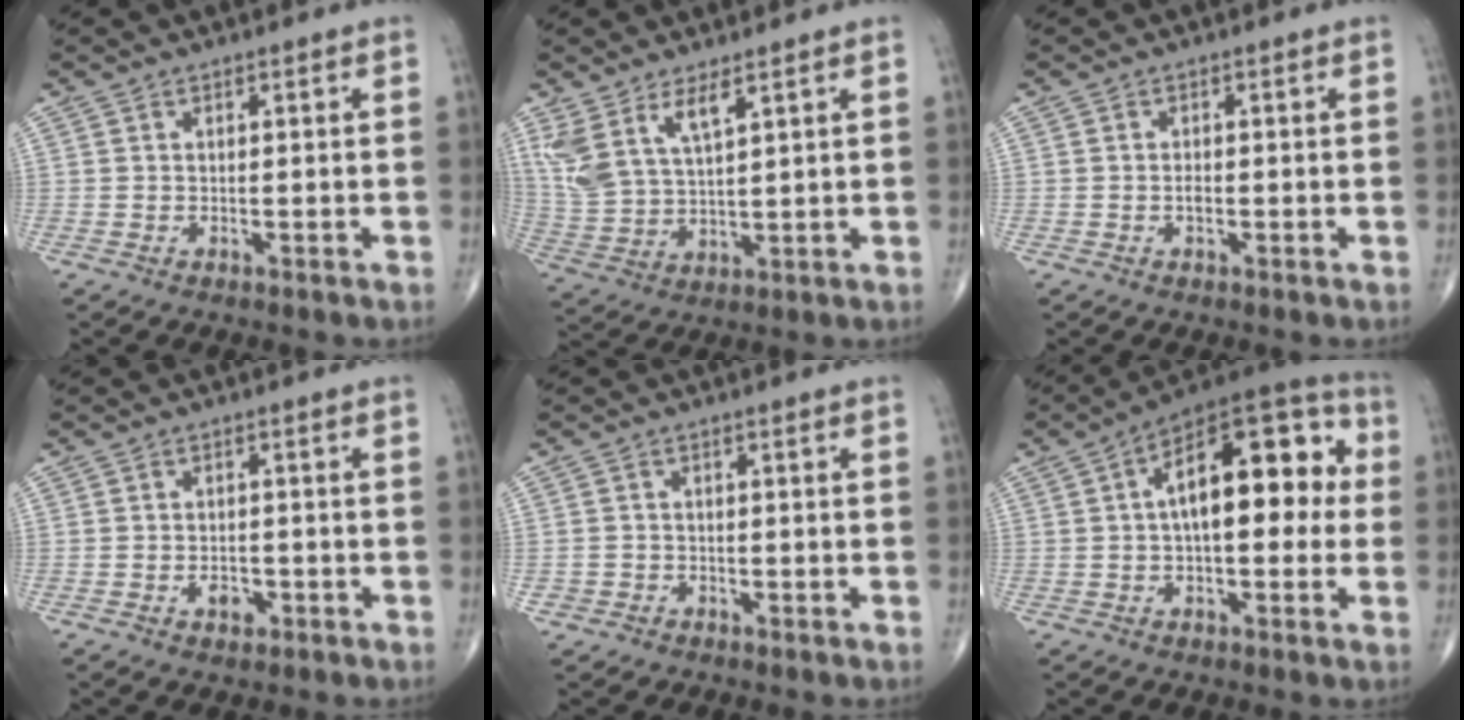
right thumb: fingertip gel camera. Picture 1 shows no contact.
{"total": 9.0, "force": [5.2, 3.3, 6.6], "torque": [-0.143, -0.021, 0.116]}
{"total": 1.2, "force": [-0.4, 0.7, 1.0], "torque": [-0.017, 0.001, -0.007]}
{"total": 2.8, "force": [-1.3, 1.8, 1.7], "torque": [-0.017, 0.007, -0.017]}
{"total": 1.7, "force": [-0.9, 1.5, 0.1], "torque": [0.004, 0.009, -0.017]}
{"total": 18.8, "force": [2.4, 8.9, 16.3], "torque": [-0.214, 0.045, 0.025]}